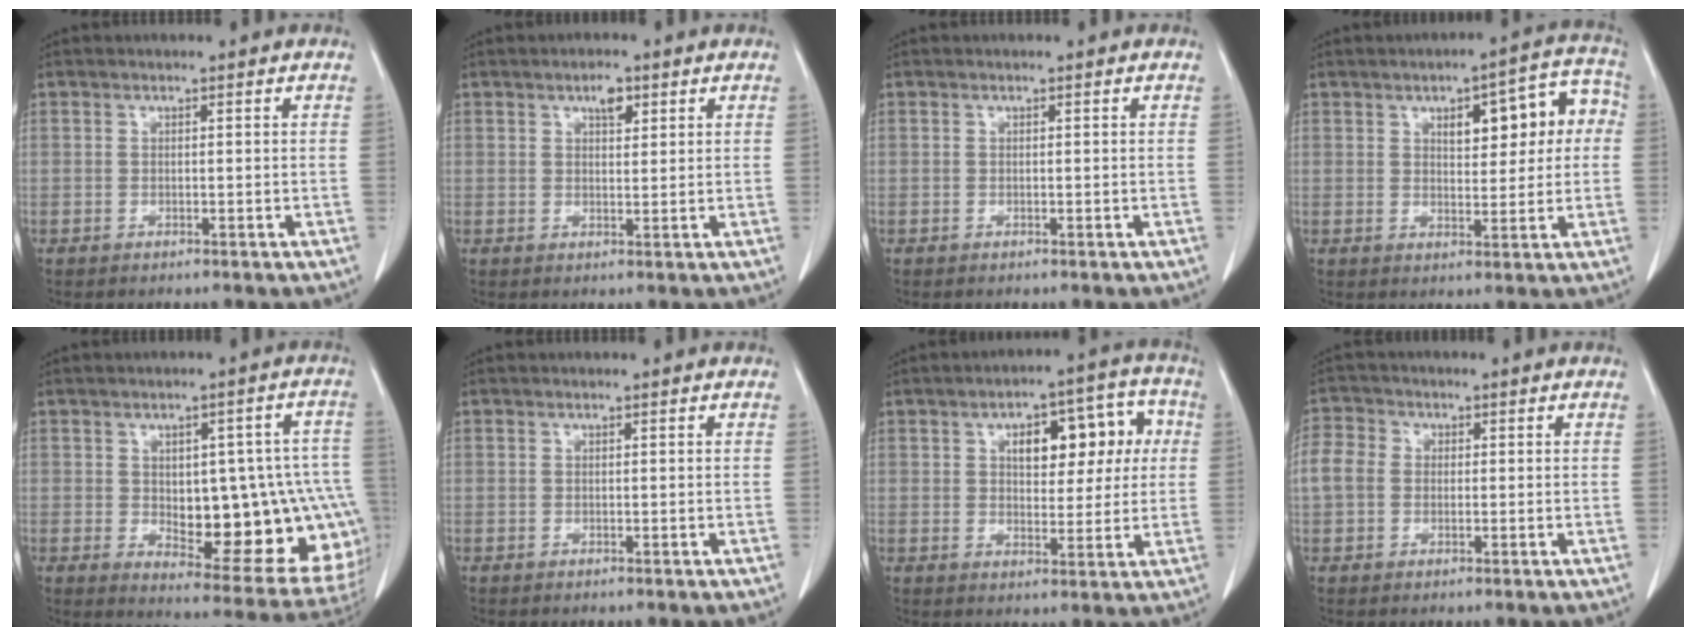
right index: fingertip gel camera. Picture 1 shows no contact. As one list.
[{"total": 3.2, "force": [1.7, 1.5, 2.2], "torque": [-0.040, 0.002, 0.030]}, {"total": 0.0}, {"total": 11.3, "force": [2.6, 4.8, 9.9], "torque": [-0.120, 0.037, 0.039]}, {"total": 23.4, "force": [-2.8, 9.4, 21.3], "torque": [-0.217, 0.024, -0.006]}, {"total": 0.0}, {"total": 12.2, "force": [2.9, 6.1, 10.2], "torque": [-0.138, 0.041, 0.050]}, {"total": 8.0, "force": [0.6, 6.7, 4.4], "torque": [-0.125, 0.025, 0.012]}]